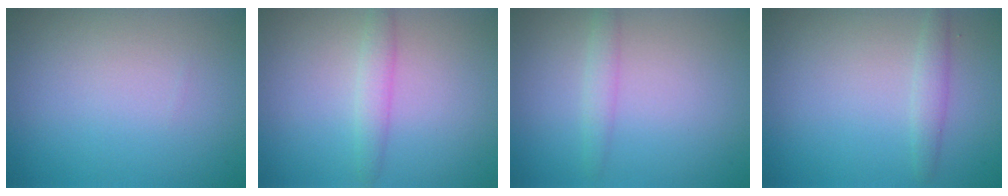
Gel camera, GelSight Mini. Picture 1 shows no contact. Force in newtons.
{"total": 1.9, "press": 1.9, "slide": 0.0}
{"total": 1.4, "press": 1.4, "slide": 0.0}
{"total": 1.5, "press": 1.5, "slide": 0.1}